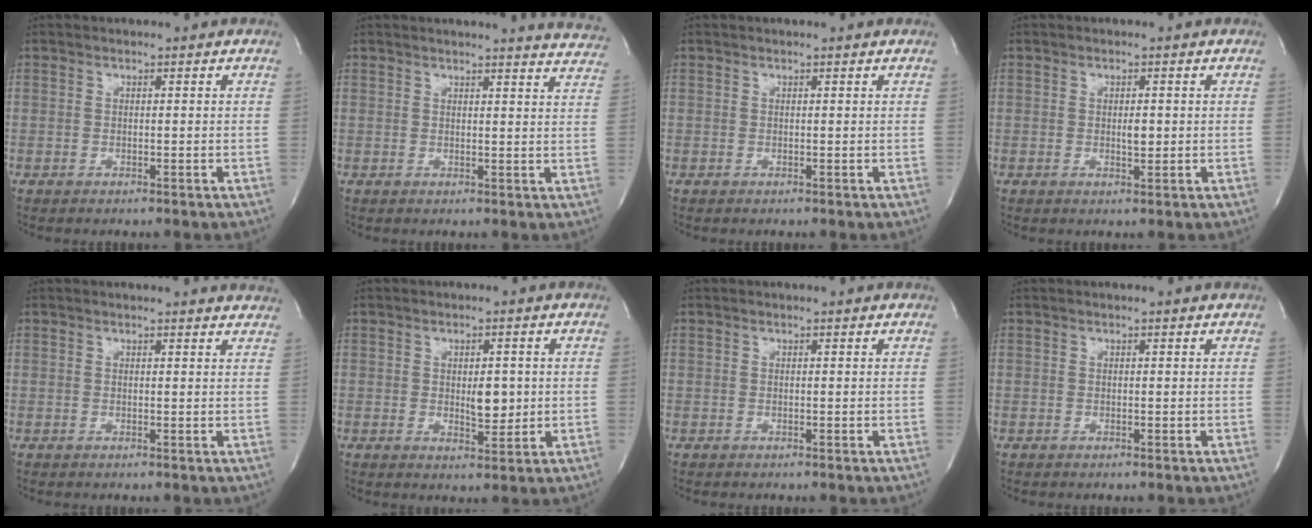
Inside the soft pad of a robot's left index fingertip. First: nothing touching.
{"total": 11.9, "force": [11.6, 0.4, 2.8], "torque": [-0.023, -0.062, 0.102]}
{"total": 0.8, "force": [0.8, -0.1, 0.3], "torque": [-0.007, 0.002, 0.010]}
{"total": 1.7, "force": [0.1, 0.6, 1.5], "torque": [-0.026, -0.001, 0.003]}
{"total": 7.1, "force": [7.0, 0.2, 1.4], "torque": [-0.011, -0.010, 0.055]}
{"total": 3.8, "force": [0.3, 1.7, 3.4], "torque": [-0.052, -0.006, 0.010]}
{"total": 1.2, "force": [1.1, 0.0, 0.3], "torque": [-0.010, 0.006, 0.013]}
{"total": 1.2, "force": [1.1, -0.2, 0.4], "torque": [-0.013, 0.005, 0.014]}